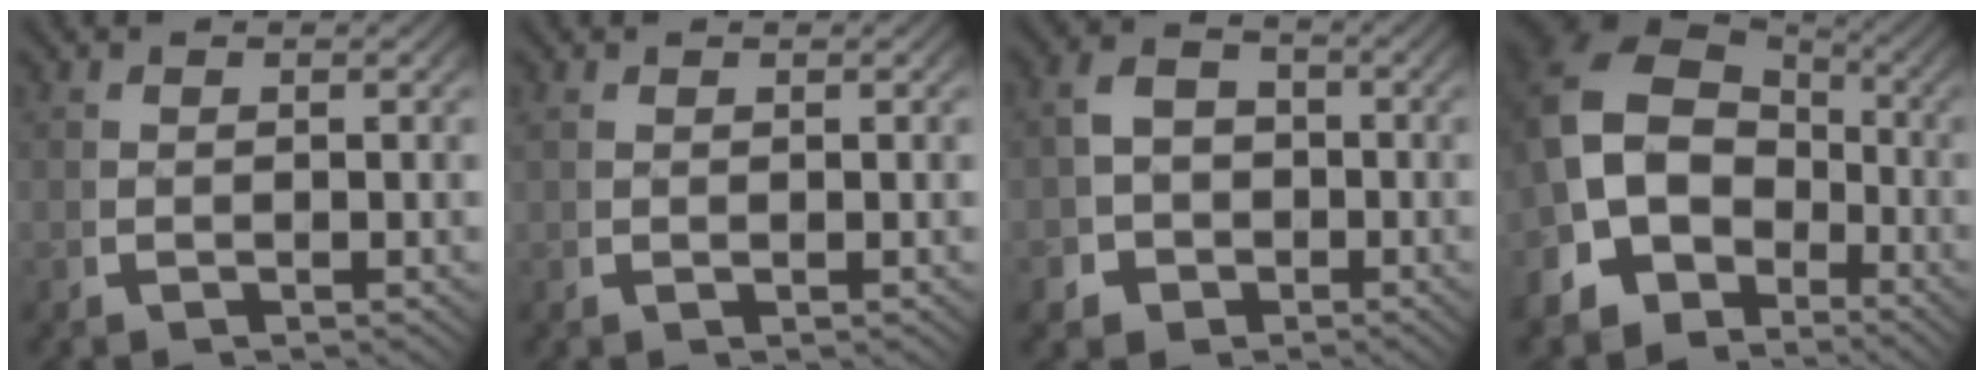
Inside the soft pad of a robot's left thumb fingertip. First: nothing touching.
{"total": 0.6, "force": [0.4, -0.2, 0.4], "torque": [-0.014, -0.001, 0.012]}
{"total": 6.1, "force": [-1.9, 5.2, 2.4], "torque": [-0.046, -0.018, -0.030]}
{"total": 13.7, "force": [-0.7, 10.5, 8.8], "torque": [-0.203, -0.043, -0.004]}